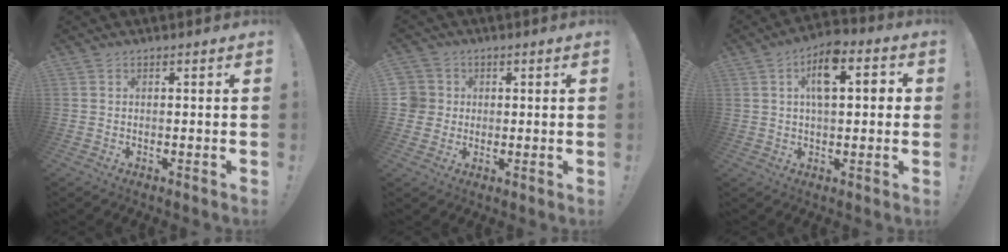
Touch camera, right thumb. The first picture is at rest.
{"total": 5.4, "force": [0.5, 5.2, 1.3], "torque": [-0.039, 0.002, 0.010]}
{"total": 10.7, "force": [2.6, 5.2, 8.9], "torque": [-0.126, 0.011, 0.042]}